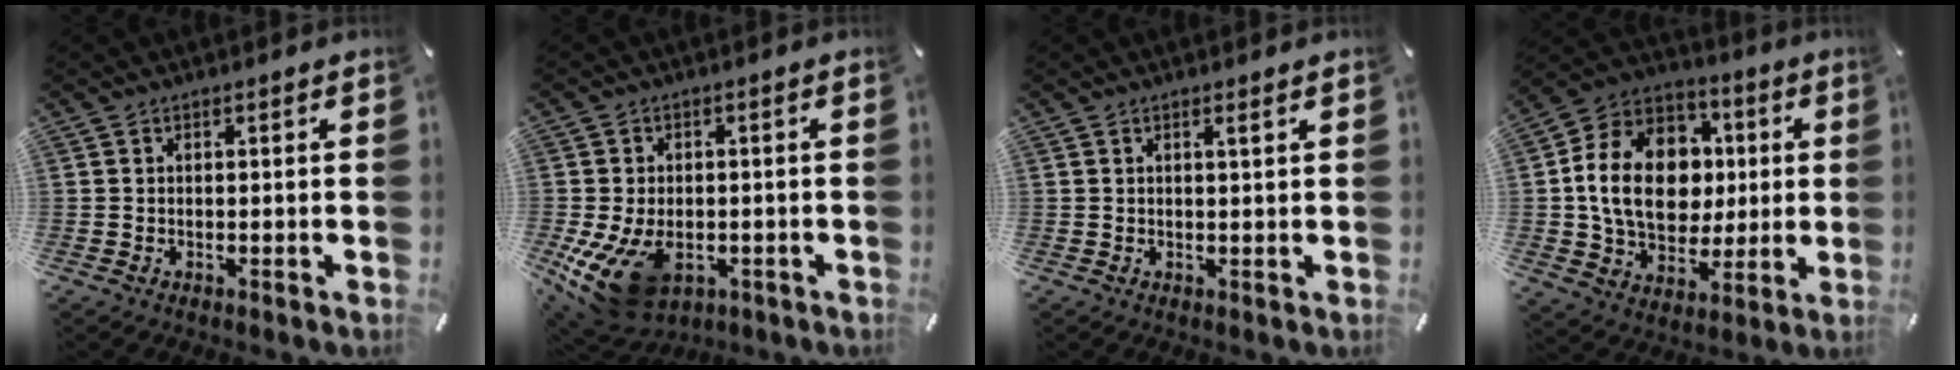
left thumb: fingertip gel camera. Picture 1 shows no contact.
{"total": 12.1, "force": [-4.3, 8.2, 7.9], "torque": [-0.158, 0.015, -0.071]}
{"total": 1.5, "force": [0.6, 0.1, 1.4], "torque": [-0.027, -0.001, 0.010]}
{"total": 18.2, "force": [0.4, 14.5, 10.9], "torque": [-0.214, 0.017, 0.014]}